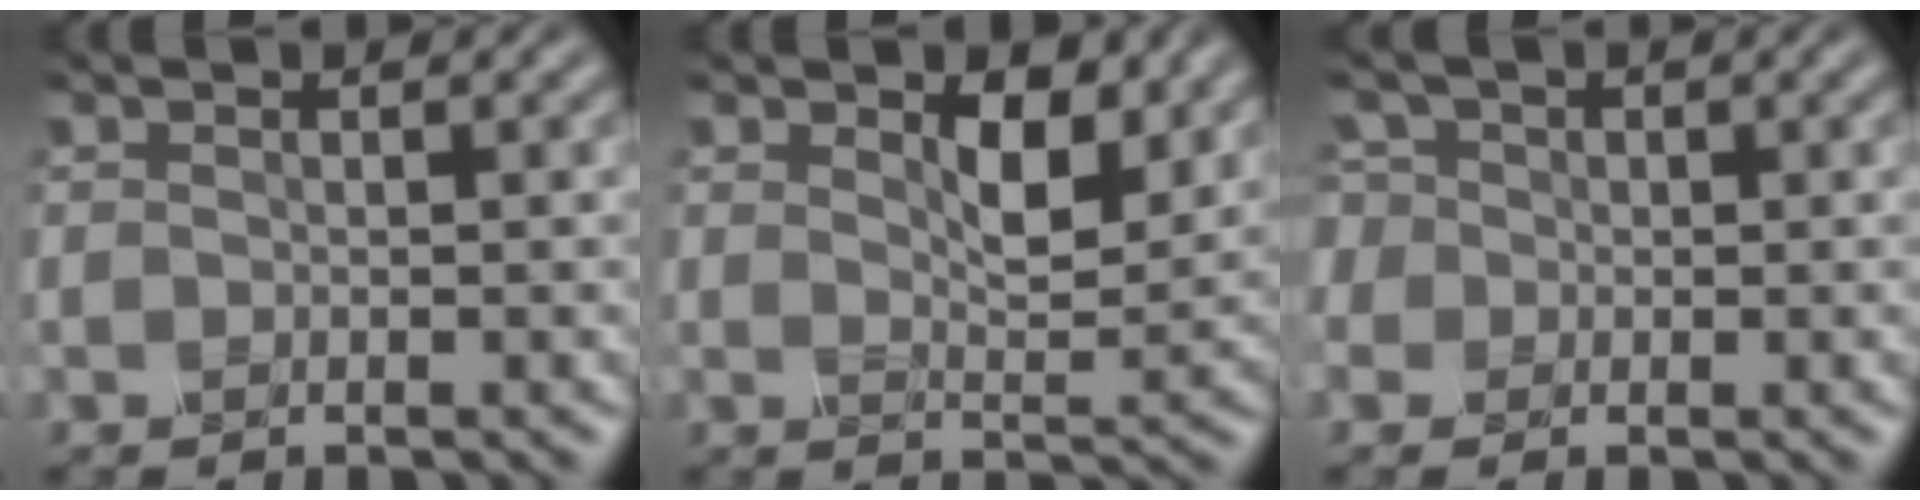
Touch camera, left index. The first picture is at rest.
{"total": 4.1, "force": [2.0, 1.9, 3.0], "torque": [-0.054, -0.010, 0.027]}
{"total": 4.2, "force": [1.3, 3.6, 1.8], "torque": [-0.045, 0.021, -0.002]}